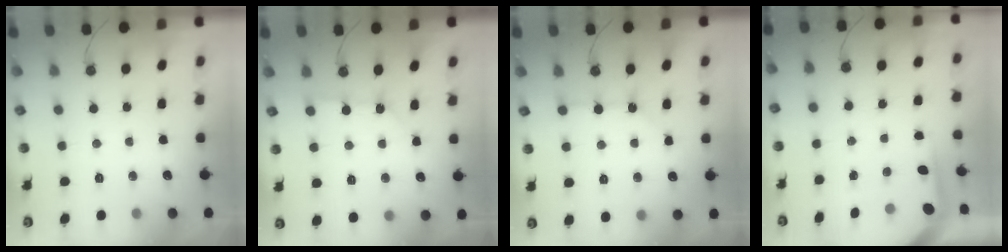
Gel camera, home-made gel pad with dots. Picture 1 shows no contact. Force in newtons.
{"total": 2.0, "press": 2.0, "slide": 0.2}
{"total": 2.7, "press": 2.7, "slide": 0.5}
{"total": 3.8, "press": 3.8, "slide": 0.4}